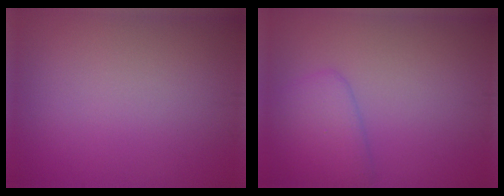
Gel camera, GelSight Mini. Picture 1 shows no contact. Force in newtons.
{"total": 2.9, "press": 2.9, "slide": 0.1}